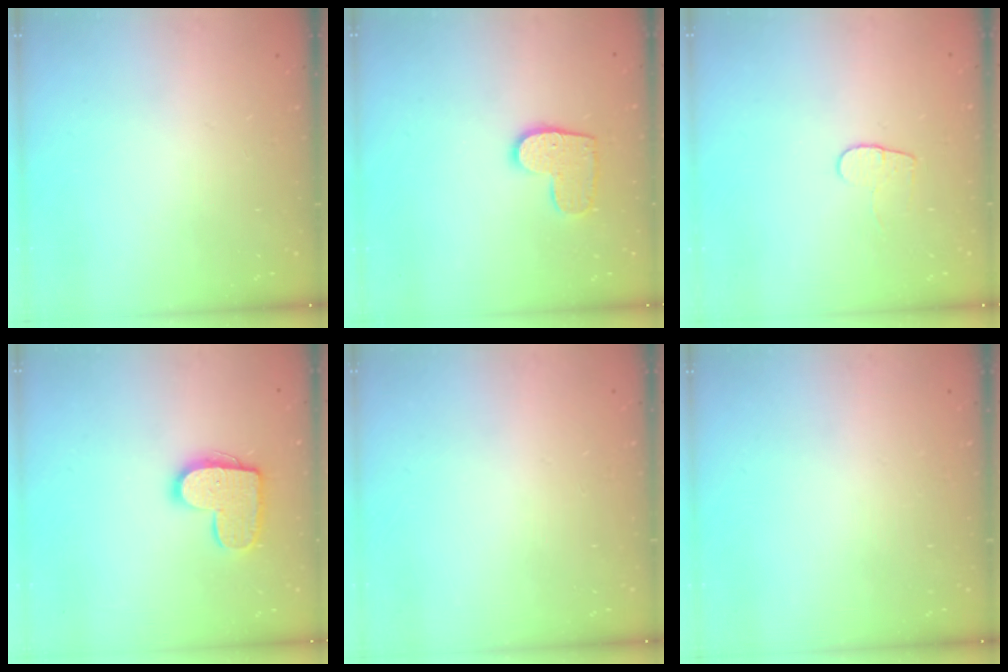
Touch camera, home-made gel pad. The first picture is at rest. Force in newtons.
{"total": 9.8, "press": 9.8, "slide": 0.3}
{"total": 4.5, "press": 4.4, "slide": 0.5}
{"total": 13.2, "press": 13.2, "slide": 0.7}
{"total": 0.5, "press": 0.5, "slide": 0.1}
{"total": 0.0}